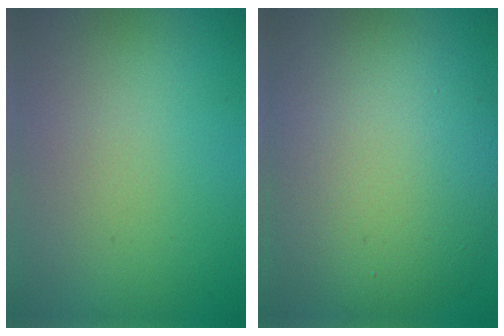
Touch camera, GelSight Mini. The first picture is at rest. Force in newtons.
{"total": 10.7, "press": 10.7, "slide": 1.1}